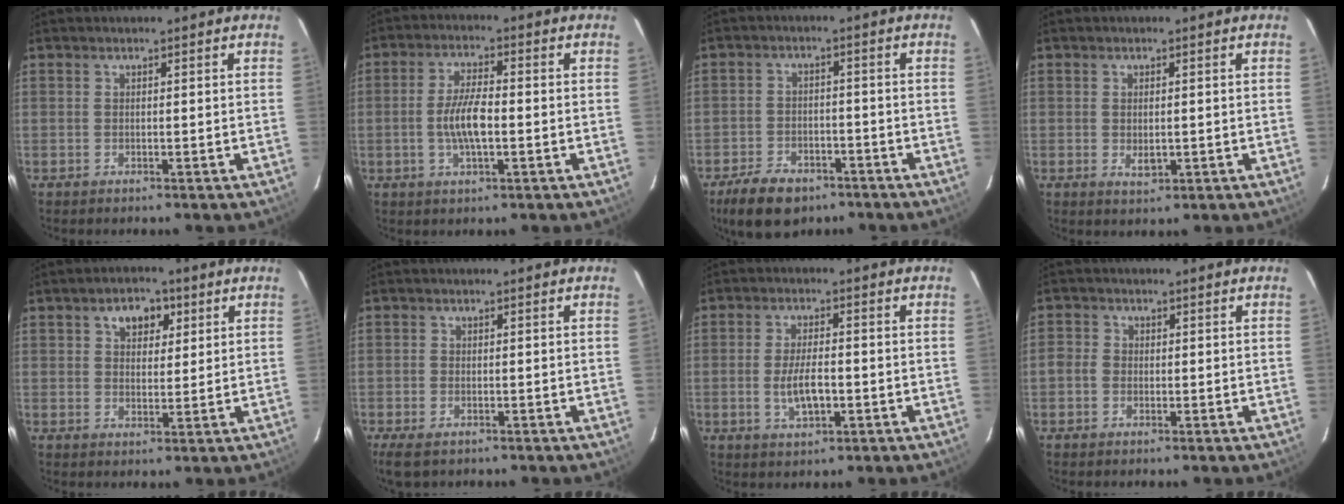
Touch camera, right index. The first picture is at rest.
{"total": 6.9, "force": [-1.2, 2.2, 6.5], "torque": [-0.129, 0.003, -0.023]}
{"total": 10.3, "force": [-7.2, 5.5, 4.9], "torque": [-0.127, -0.005, -0.115]}
{"total": 2.7, "force": [-0.4, 1.5, 2.3], "torque": [-0.038, -0.004, -0.002]}
{"total": 5.6, "force": [2.6, 3.8, 3.2], "torque": [-0.046, 0.015, 0.043]}
{"total": 4.2, "force": [-2.6, 2.2, 2.5], "torque": [-0.059, -0.014, -0.049]}
{"total": 6.1, "force": [-1.5, 2.3, 5.5], "torque": [-0.108, -0.004, -0.022]}
{"total": 2.5, "force": [-0.8, 2.2, 0.7], "torque": [-0.014, 0.004, -0.021]}